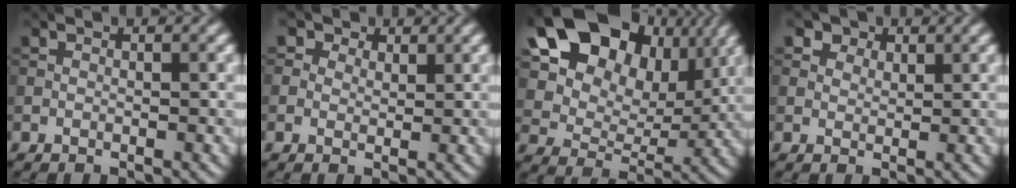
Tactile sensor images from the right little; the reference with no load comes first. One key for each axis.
{"total": 3.1, "fx": 2.0, "fy": 2.1, "fz": 1.0, "tx": -0.028, "ty": -0.004, "tz": 0.020}
{"total": 16.4, "fx": 7.8, "fy": 11.2, "fz": 9.1, "tx": -0.193, "ty": 0.056, "tz": 0.144}
{"total": 3.9, "fx": 2.7, "fy": 2.4, "fz": 1.5, "tx": -0.043, "ty": -0.005, "tz": 0.043}